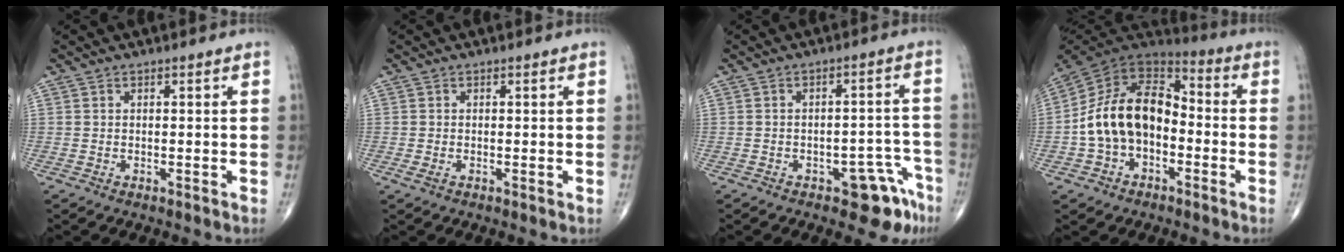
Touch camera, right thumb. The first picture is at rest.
{"total": 1.1, "force": [-0.3, 0.5, 1.0], "torque": [-0.024, -0.004, -0.007]}
{"total": 8.0, "force": [-5.0, 3.7, 5.0], "torque": [-0.028, 0.041, -0.059]}
{"total": 17.1, "force": [-2.8, 11.5, 12.3], "torque": [-0.201, 0.051, -0.056]}